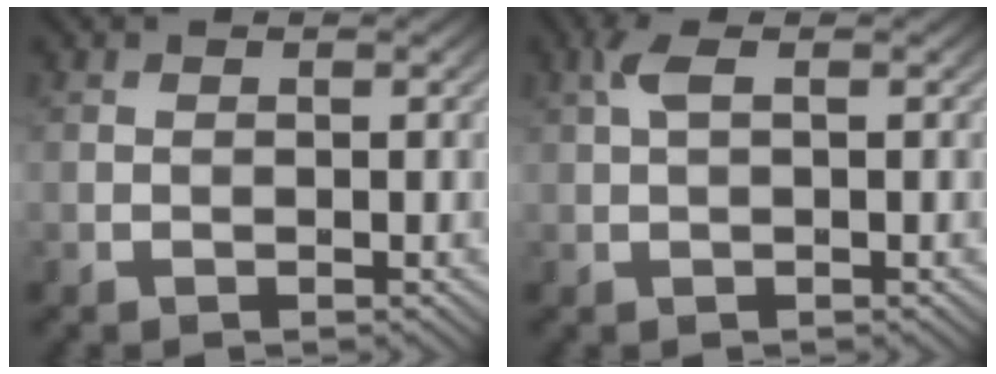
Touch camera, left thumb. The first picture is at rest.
{"total": 2.1, "force": [0.6, 0.6, 1.9], "torque": [-0.047, 0.009, 0.010]}